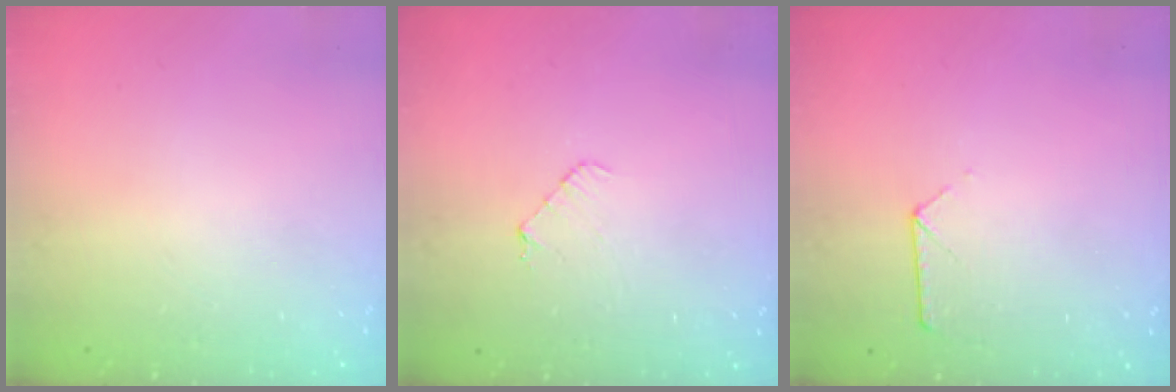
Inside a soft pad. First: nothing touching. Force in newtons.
{"total": 4.8, "press": 4.8, "slide": 0.3}
{"total": 6.0, "press": 6.0, "slide": 0.5}